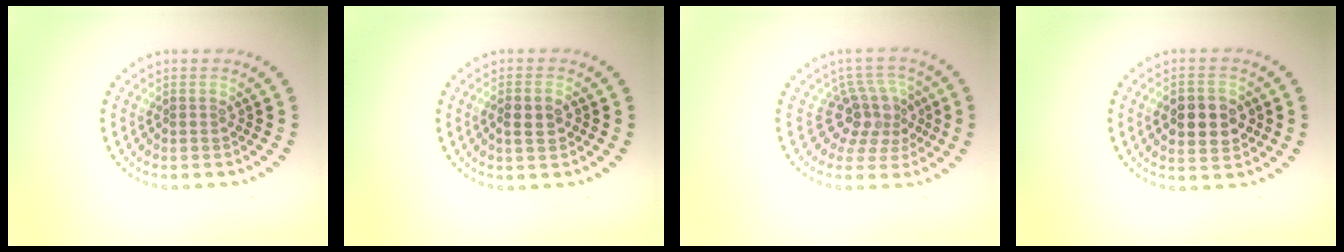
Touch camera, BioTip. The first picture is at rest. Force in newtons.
{"total": 2.1, "press": 2.1, "slide": 0.4}
{"total": 3.7, "press": 2.8, "slide": 2.5}
{"total": 4.5, "press": 4.5, "slide": 0.4}